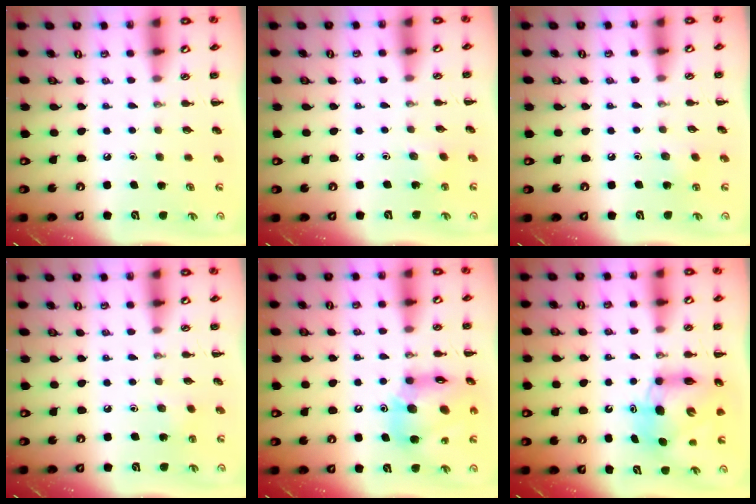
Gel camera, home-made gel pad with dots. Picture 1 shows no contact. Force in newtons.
{"total": 2.7, "press": 2.6, "slide": 0.8}
{"total": 6.2, "press": 6.1, "slide": 1.3}
{"total": 3.0, "press": 2.9, "slide": 0.9}
{"total": 17.4, "press": 16.9, "slide": 4.0}
{"total": 9.3, "press": 8.9, "slide": 2.6}